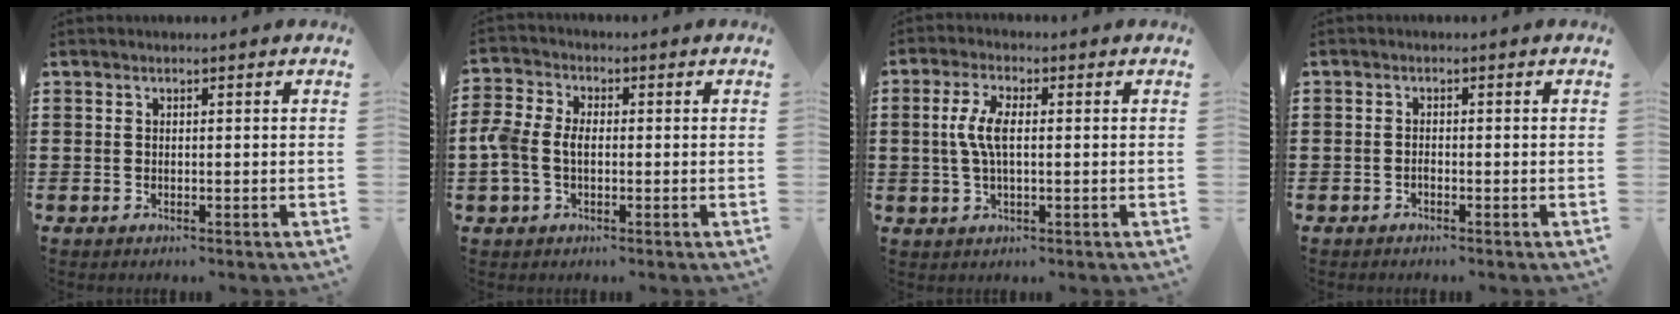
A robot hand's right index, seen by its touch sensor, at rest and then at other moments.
{"total": 4.7, "force": [-0.7, 3.2, 3.3], "torque": [-0.095, -0.001, -0.023]}
{"total": 5.5, "force": [0.2, 2.1, 5.1], "torque": [-0.118, -0.001, -0.006]}
{"total": 0.7, "force": [-0.5, 0.4, 0.3], "torque": [-0.007, -0.001, -0.009]}